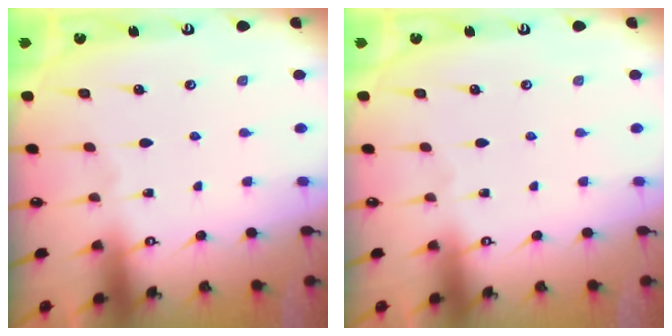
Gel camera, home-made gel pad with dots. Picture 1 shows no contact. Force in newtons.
{"total": 0.0}